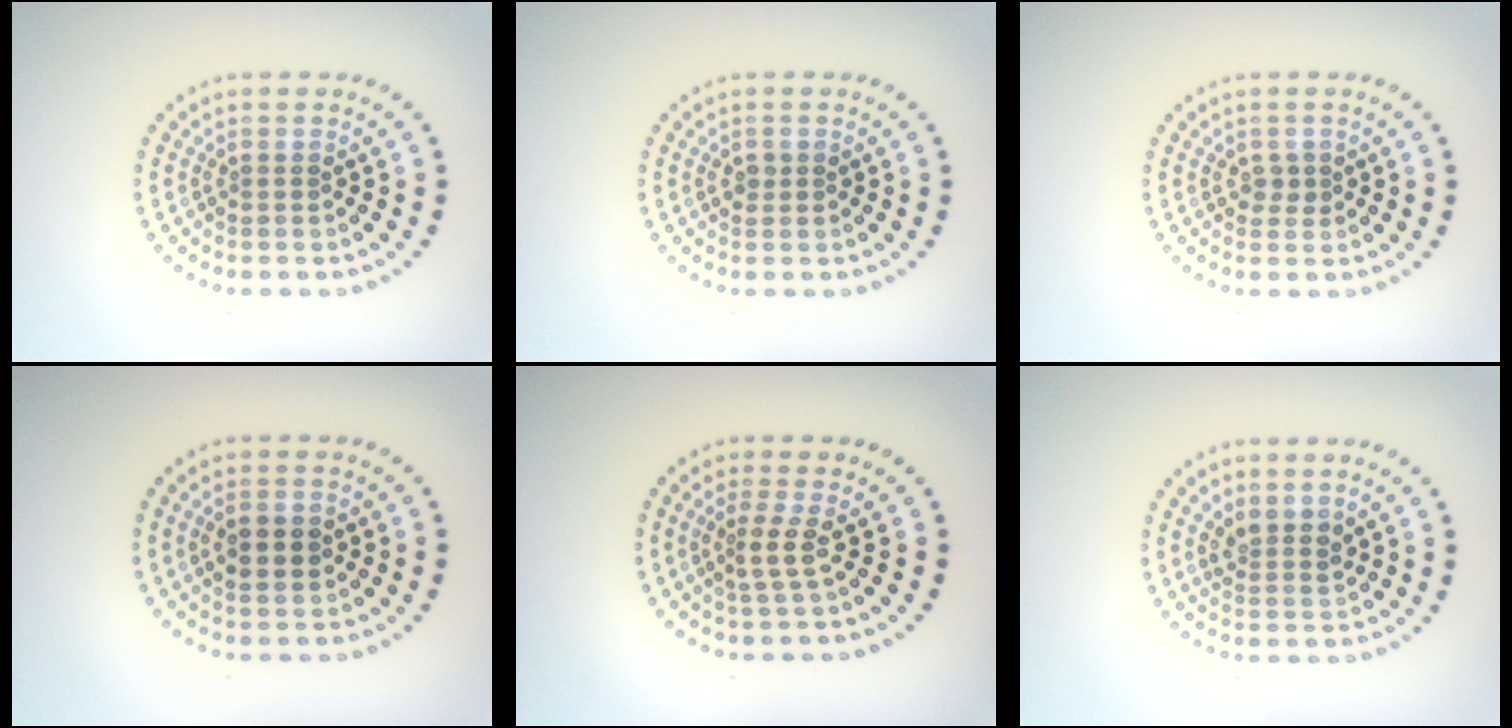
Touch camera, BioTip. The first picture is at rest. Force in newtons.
{"total": 0.9, "press": 0.9, "slide": 0.0}
{"total": 1.1, "press": 1.0, "slide": 0.3}
{"total": 2.4, "press": 2.4, "slide": 0.1}
{"total": 1.9, "press": 1.3, "slide": 1.3}
{"total": 2.0, "press": 1.6, "slide": 1.2}